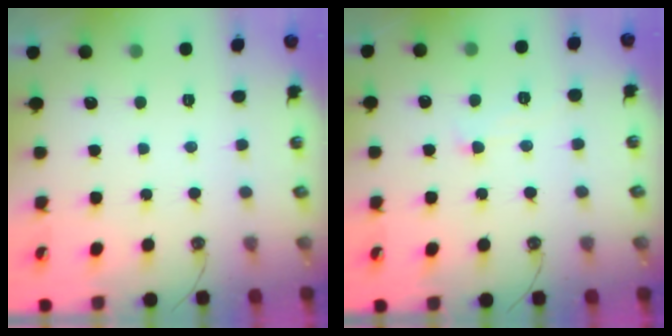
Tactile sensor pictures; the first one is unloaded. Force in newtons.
{"total": 1.8, "press": 1.7, "slide": 0.6}